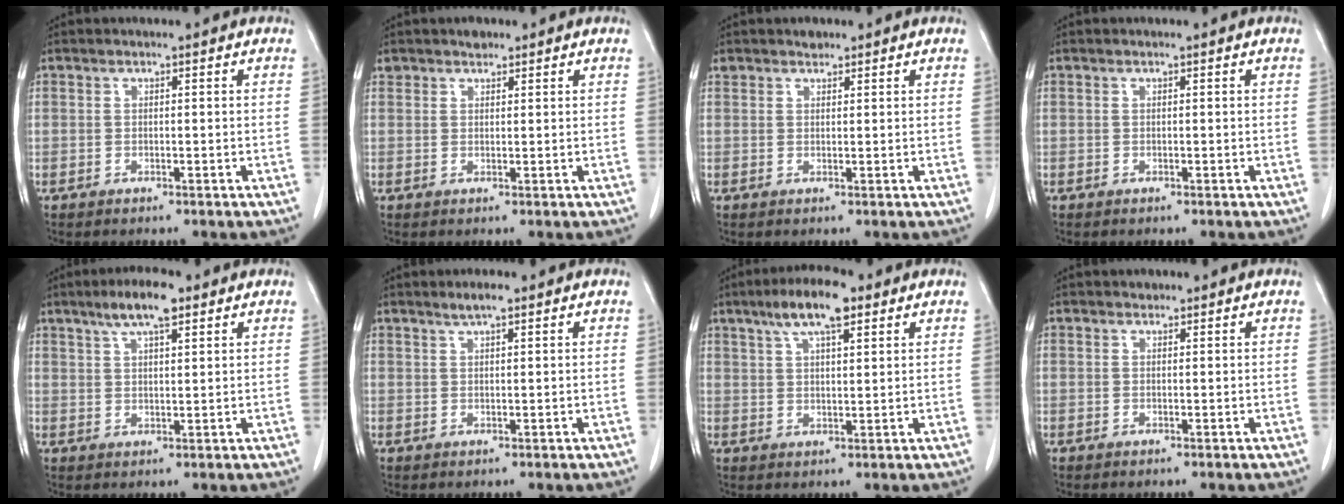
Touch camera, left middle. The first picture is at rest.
{"total": 1.6, "force": [1.3, 0.9, 0.3], "torque": [-0.009, 0.005, 0.020]}
{"total": 1.4, "force": [1.2, 0.7, 0.2], "torque": [-0.006, 0.005, 0.018]}
{"total": 0.0}
{"total": 6.4, "force": [4.2, 1.3, 4.7], "torque": [-0.091, 0.010, 0.070]}
{"total": 2.1, "force": [1.6, 0.2, 1.4], "torque": [-0.032, 0.003, 0.028]}
{"total": 8.2, "force": [5.0, 2.0, 6.1], "torque": [-0.115, 0.015, 0.085]}
{"total": 0.6, "force": [0.5, 0.3, 0.0], "torque": [-0.006, -0.002, 0.005]}